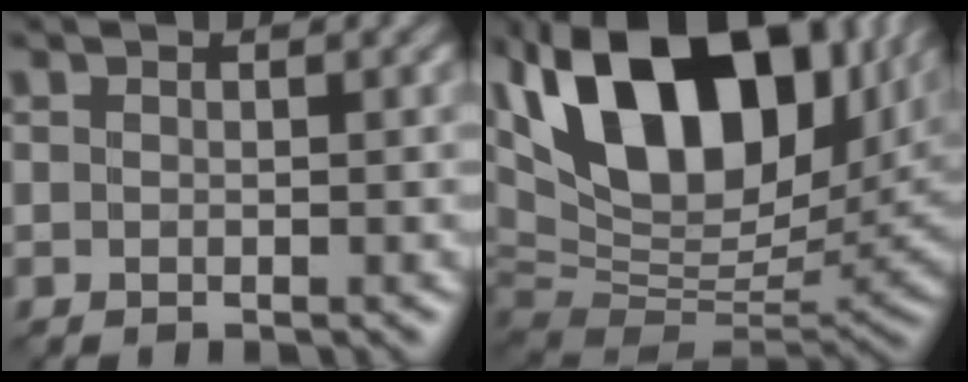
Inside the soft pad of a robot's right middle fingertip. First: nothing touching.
{"total": 18.7, "force": [8.9, 9.9, 13.2], "torque": [-0.258, 0.041, 0.151]}